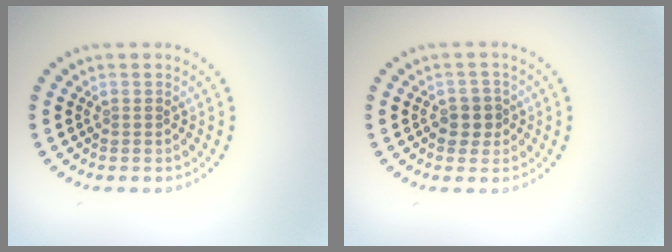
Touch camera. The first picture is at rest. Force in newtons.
{"total": 1.7, "press": 1.6, "slide": 0.6}